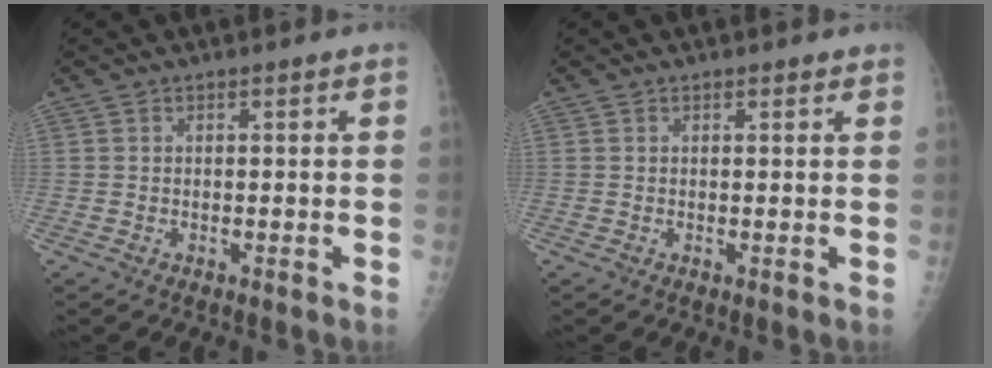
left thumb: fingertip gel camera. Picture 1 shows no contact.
{"total": 0.6, "force": [0.5, 0.3, 0.2], "torque": [-0.003, -0.005, 0.006]}